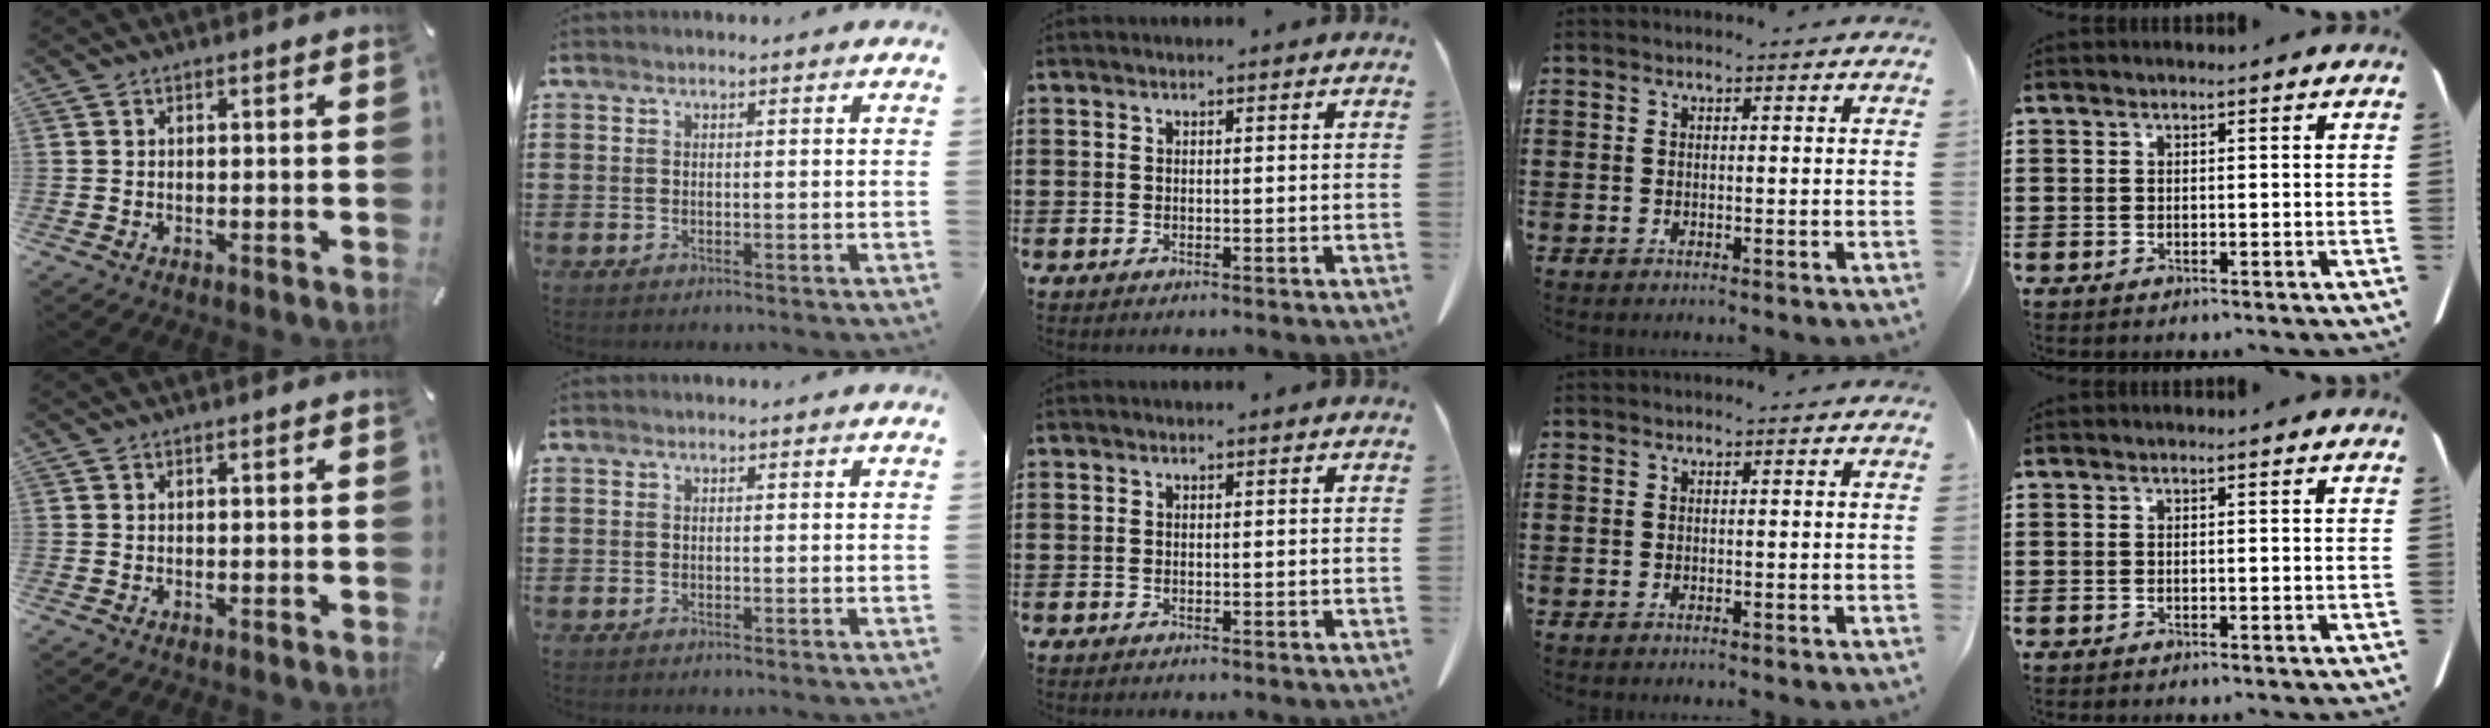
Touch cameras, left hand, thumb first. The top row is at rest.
{}